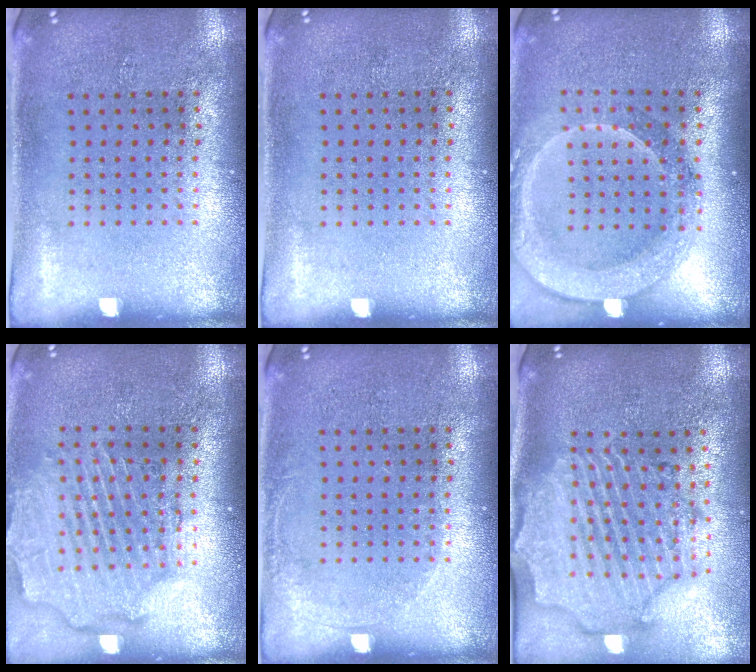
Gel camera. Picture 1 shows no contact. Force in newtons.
{"total": 0.0}
{"total": 2.2, "press": 2.0, "slide": 1.1}
{"total": 2.6, "press": 2.2, "slide": 1.3}
{"total": 0.7, "press": 0.7, "slide": 0.1}
{"total": 2.9, "press": 2.5, "slide": 1.4}